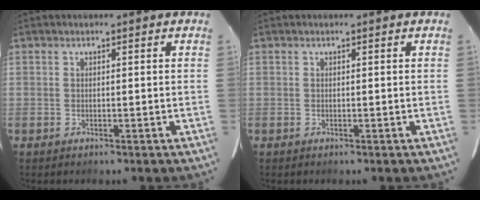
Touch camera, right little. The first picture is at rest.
{"total": 0.0}